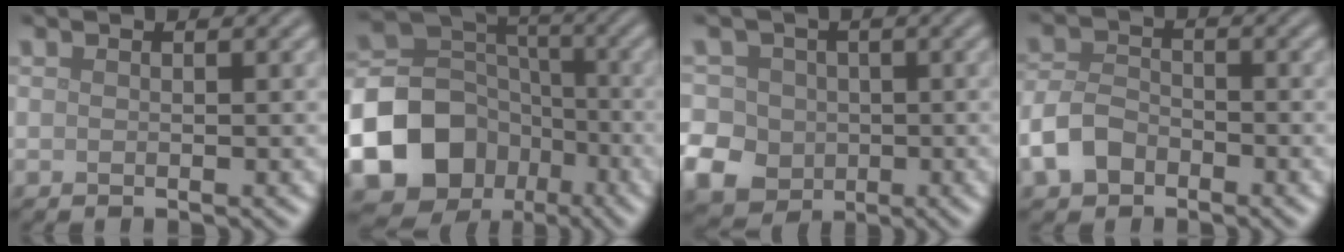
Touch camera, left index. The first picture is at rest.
{"total": 17.8, "force": [-7.6, 14.8, 6.2], "torque": [-0.148, -0.041, -0.149]}
{"total": 9.5, "force": [-2.3, 8.6, 3.4], "torque": [-0.076, 0.002, -0.072]}
{"total": 3.7, "force": [-2.1, 2.5, 1.9], "torque": [-0.038, 0.002, -0.051]}